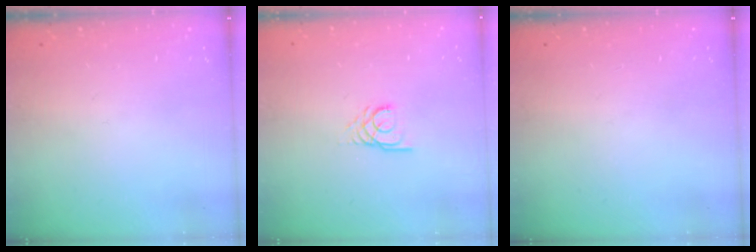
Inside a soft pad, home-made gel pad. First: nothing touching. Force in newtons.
{"total": 3.2, "press": 3.2, "slide": 0.2}
{"total": 0.0}